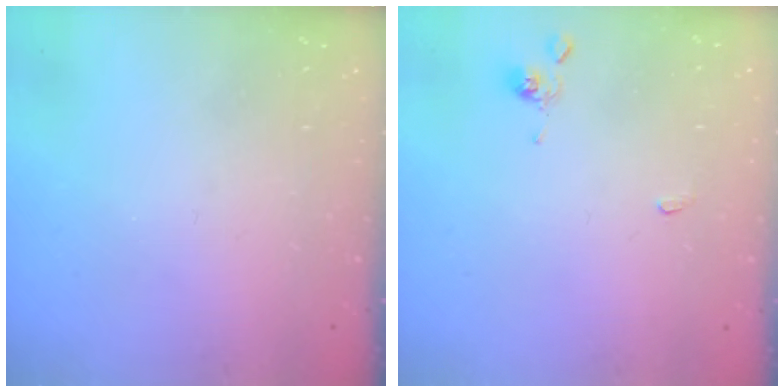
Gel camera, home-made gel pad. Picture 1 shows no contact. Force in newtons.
{"total": 0.0}